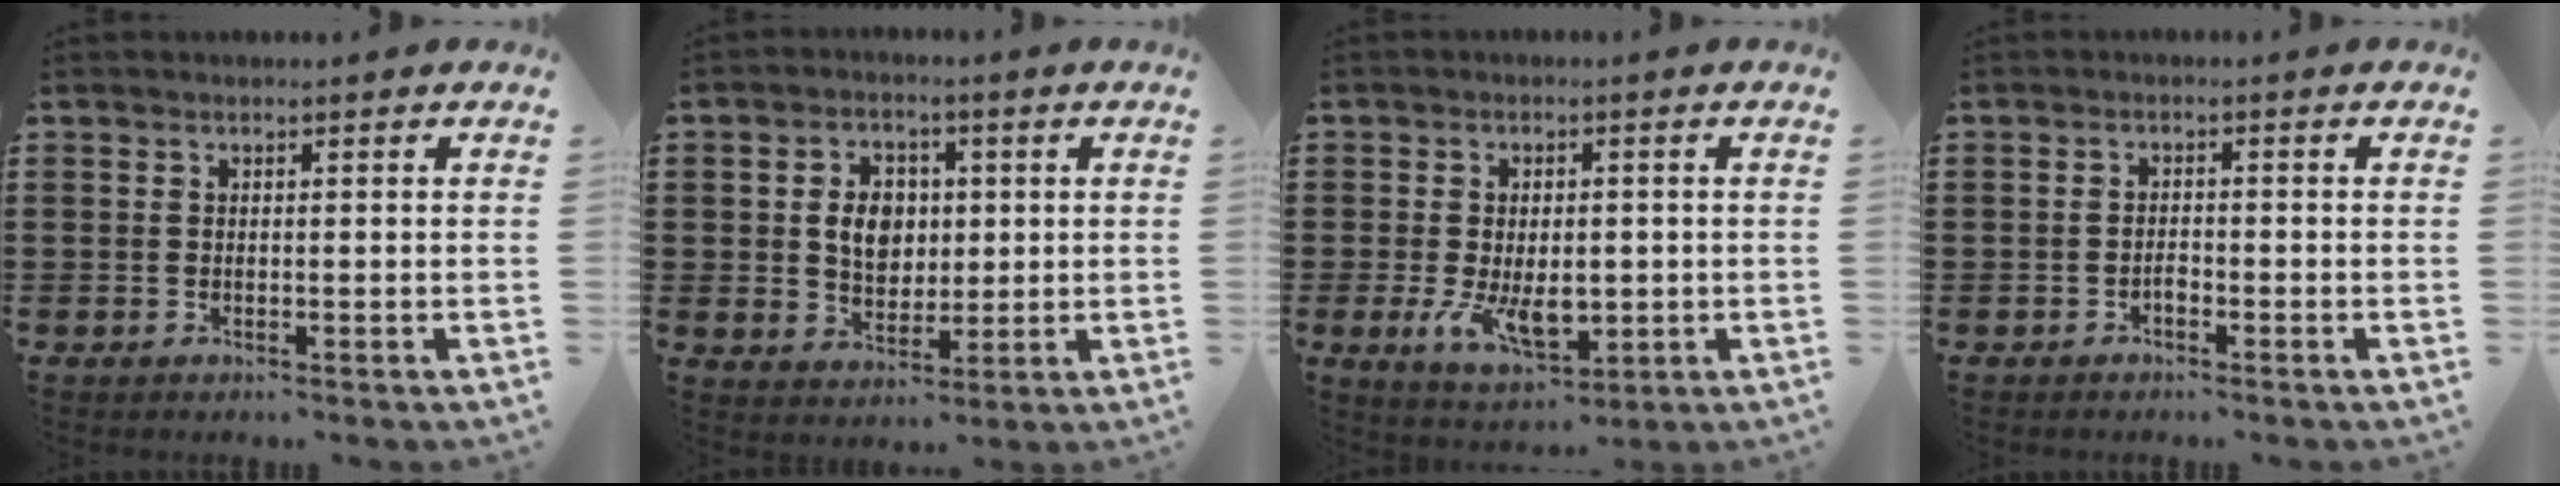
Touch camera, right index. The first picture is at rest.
{"total": 6.2, "force": [0.7, 4.8, 3.8], "torque": [-0.073, 0.010, 0.006]}
{"total": 7.0, "force": [-1.2, 4.1, 5.5], "torque": [-0.108, 0.003, -0.024]}
{"total": 1.3, "force": [-0.8, 0.6, 0.8], "torque": [-0.018, -0.001, -0.016]}